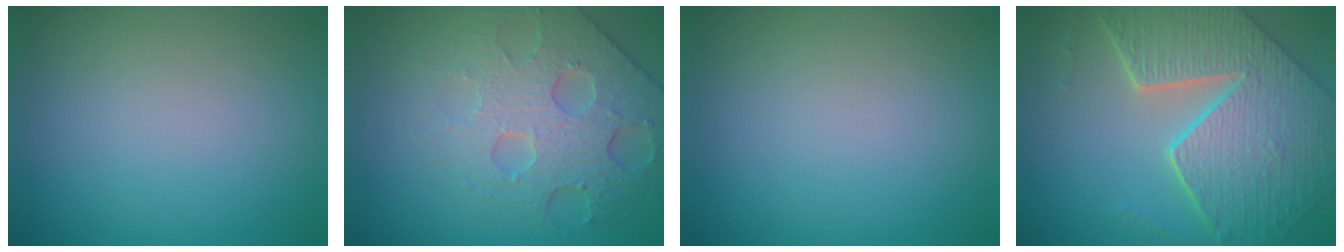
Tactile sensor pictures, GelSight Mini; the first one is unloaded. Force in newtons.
{"total": 5.6, "press": 4.9, "slide": 2.9}
{"total": 0.0}
{"total": 9.1, "press": 6.5, "slide": 6.3}